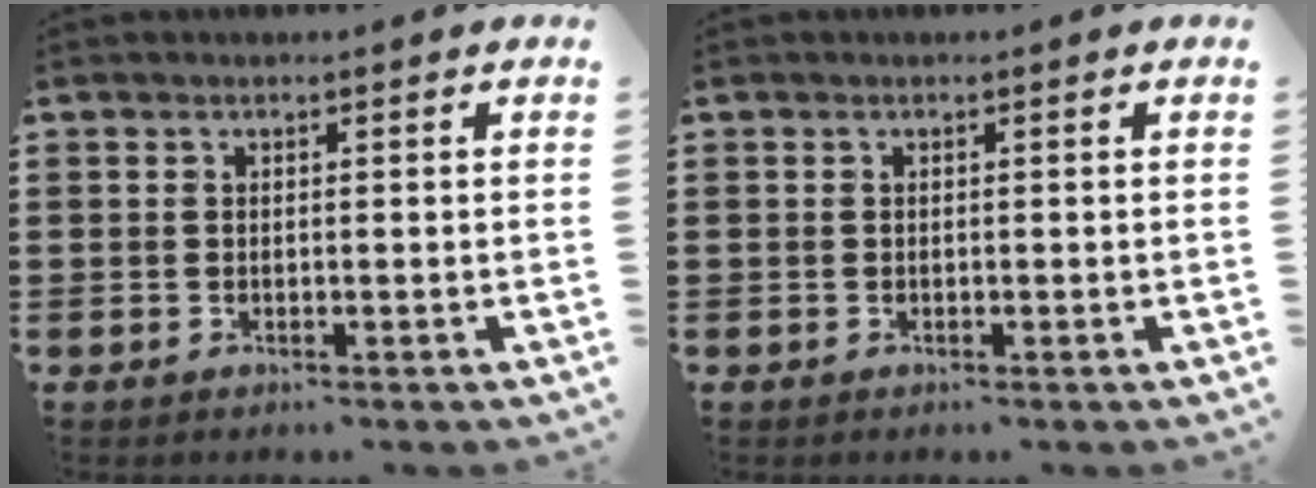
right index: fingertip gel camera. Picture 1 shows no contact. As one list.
[{"total": 0.0}]